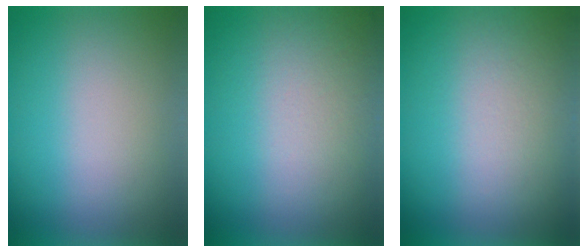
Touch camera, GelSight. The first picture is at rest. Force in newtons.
{"total": 2.7}
{"total": 3.4}